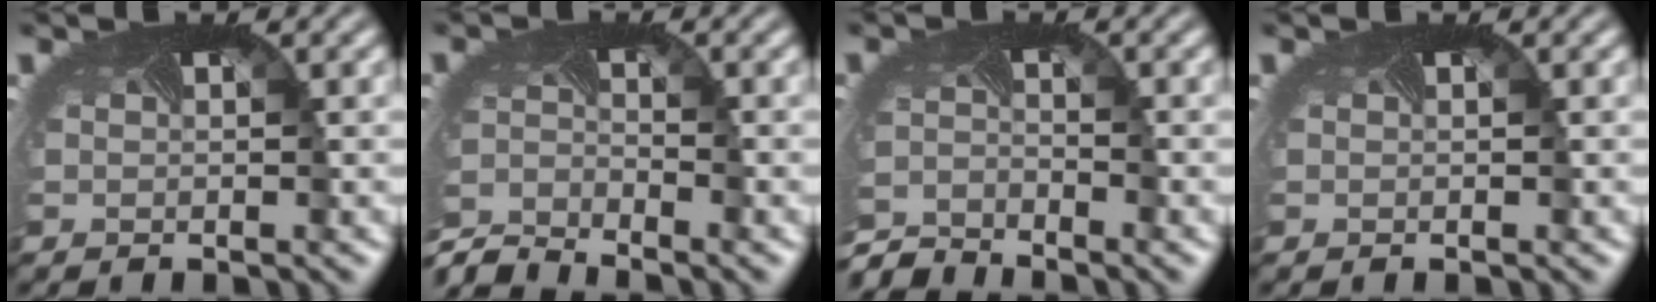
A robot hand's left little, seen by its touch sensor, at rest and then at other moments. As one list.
[{"total": 5.0, "force": [-5.0, 0.4, 0.5], "torque": [-0.025, -0.022, -0.102]}, {"total": 4.2, "force": [-4.2, 0.1, -0.3], "torque": [-0.008, -0.020, -0.085]}, {"total": 0.0}]